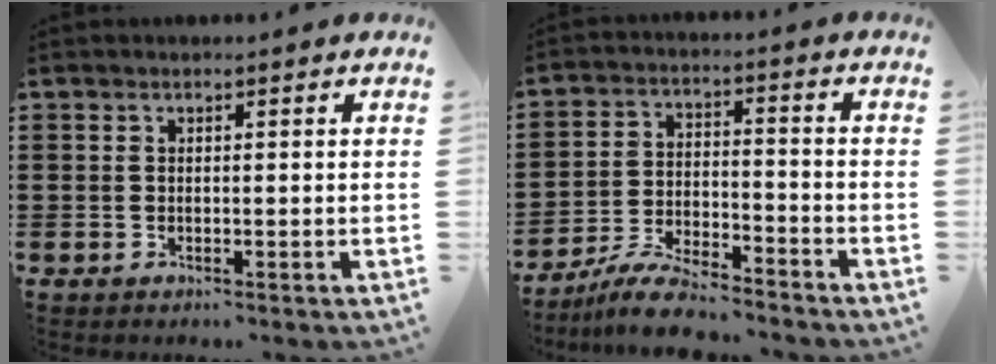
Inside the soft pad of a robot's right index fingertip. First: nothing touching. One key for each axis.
{"total": 7.0, "fx": -6.6, "fy": 0.5, "fz": 2.3, "tx": -0.052, "ty": 0.005, "tz": -0.127}